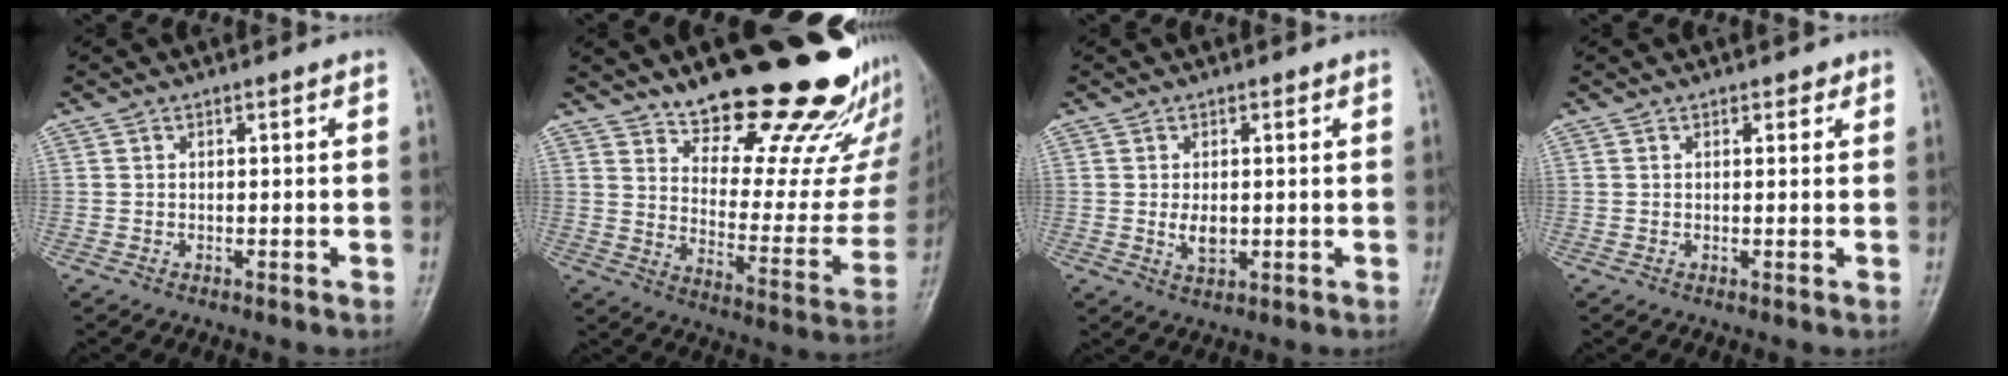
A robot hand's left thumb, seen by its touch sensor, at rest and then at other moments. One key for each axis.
{"total": 25.4, "fx": 19.2, "fy": 8.7, "fz": 14.2, "tx": -0.155, "ty": -0.120, "tz": 0.267}
{"total": 3.3, "fx": 0.1, "fy": 2.2, "fz": 2.5, "tx": -0.034, "ty": -0.006, "tz": 0.005}
{"total": 1.3, "fx": 0.9, "fy": 0.8, "fz": 0.6, "tx": 0.004, "ty": -0.003, "tz": 0.007}